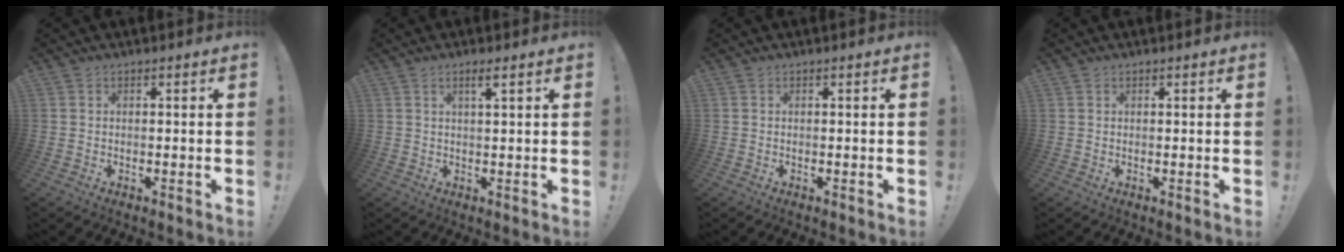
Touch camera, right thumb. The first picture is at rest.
{"total": 2.5, "force": [1.3, 0.0, 2.1], "torque": [-0.035, -0.002, 0.018]}
{"total": 0.0}
{"total": 0.7, "force": [0.4, 0.6, 0.0], "torque": [0.008, -0.003, 0.006]}